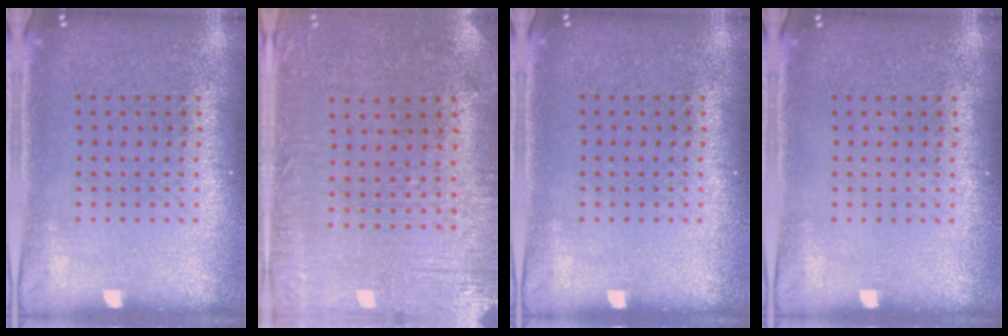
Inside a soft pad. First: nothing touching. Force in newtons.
{"total": 0.6, "press": 0.4, "slide": 0.5}
{"total": 0.0}
{"total": 0.0}